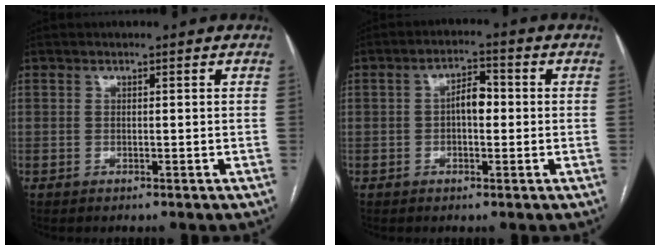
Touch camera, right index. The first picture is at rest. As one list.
[{"total": 4.1, "force": [-0.1, 1.9, 3.7], "torque": [-0.060, 0.017, -0.003]}]